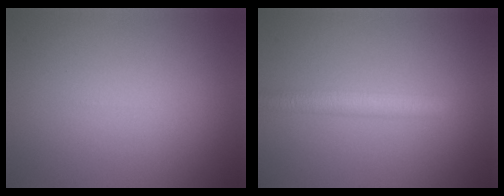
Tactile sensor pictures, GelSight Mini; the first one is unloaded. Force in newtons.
{"total": 2.9, "press": 2.9, "slide": 0.0}